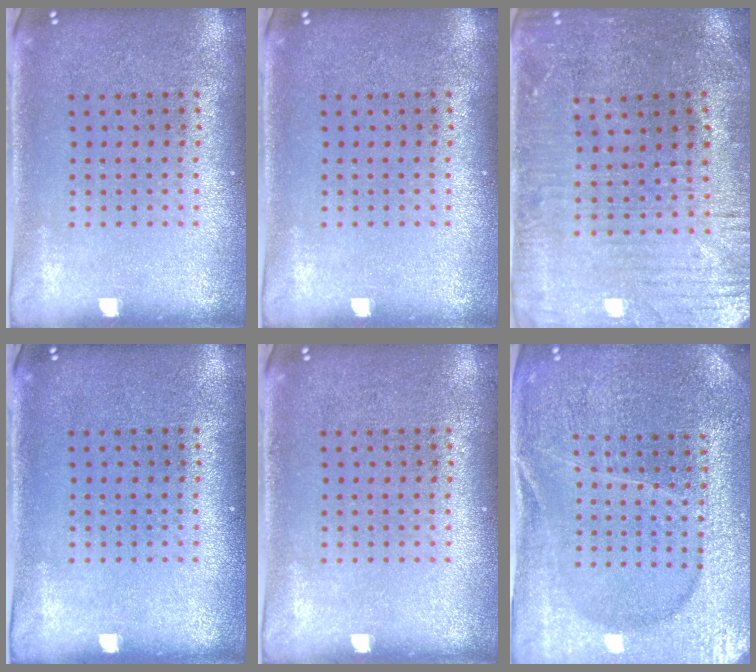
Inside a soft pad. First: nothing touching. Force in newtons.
{"total": 0.0}
{"total": 1.1, "press": 1.0, "slide": 0.4}
{"total": 0.0}
{"total": 0.0}
{"total": 4.2, "press": 4.0, "slide": 1.3}